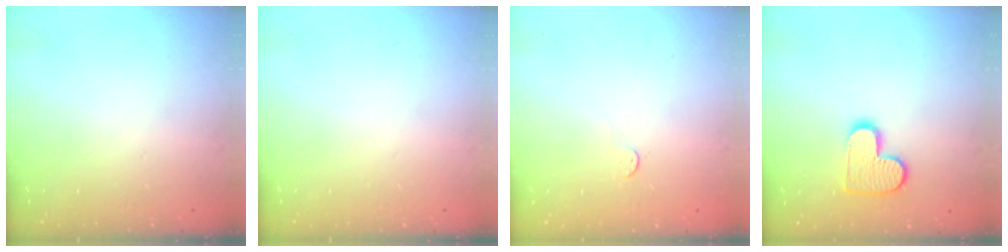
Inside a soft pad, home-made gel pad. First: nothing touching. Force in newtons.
{"total": 0.0}
{"total": 2.8, "press": 2.8, "slide": 0.4}
{"total": 11.0, "press": 11.0, "slide": 0.7}